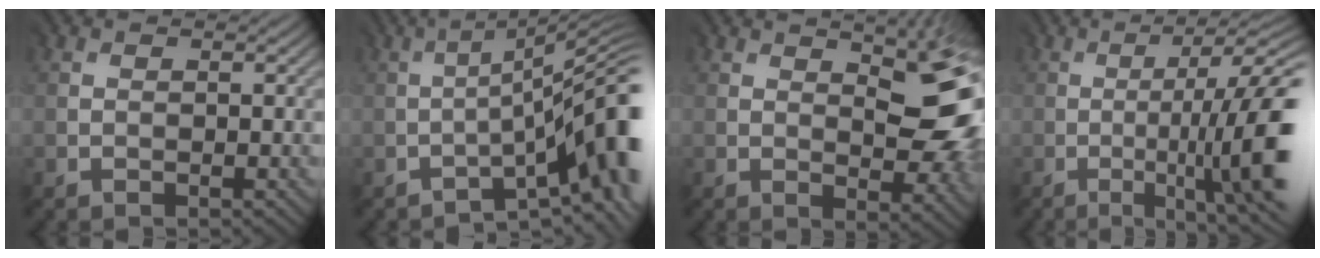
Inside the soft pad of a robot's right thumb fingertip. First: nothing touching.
{"total": 11.8, "force": [-4.4, 2.9, 10.6], "torque": [-0.124, 0.012, -0.063]}
{"total": 11.6, "force": [1.5, 5.2, 10.3], "torque": [-0.110, 0.007, 0.019]}
{"total": 14.7, "force": [-3.3, 4.1, 13.7], "torque": [-0.185, -0.010, -0.033]}